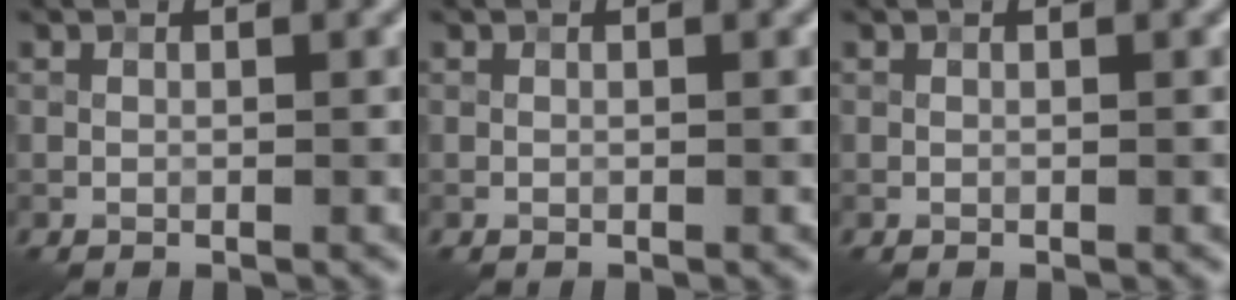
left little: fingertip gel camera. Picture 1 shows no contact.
{"total": 0.0}
{"total": 0.0}